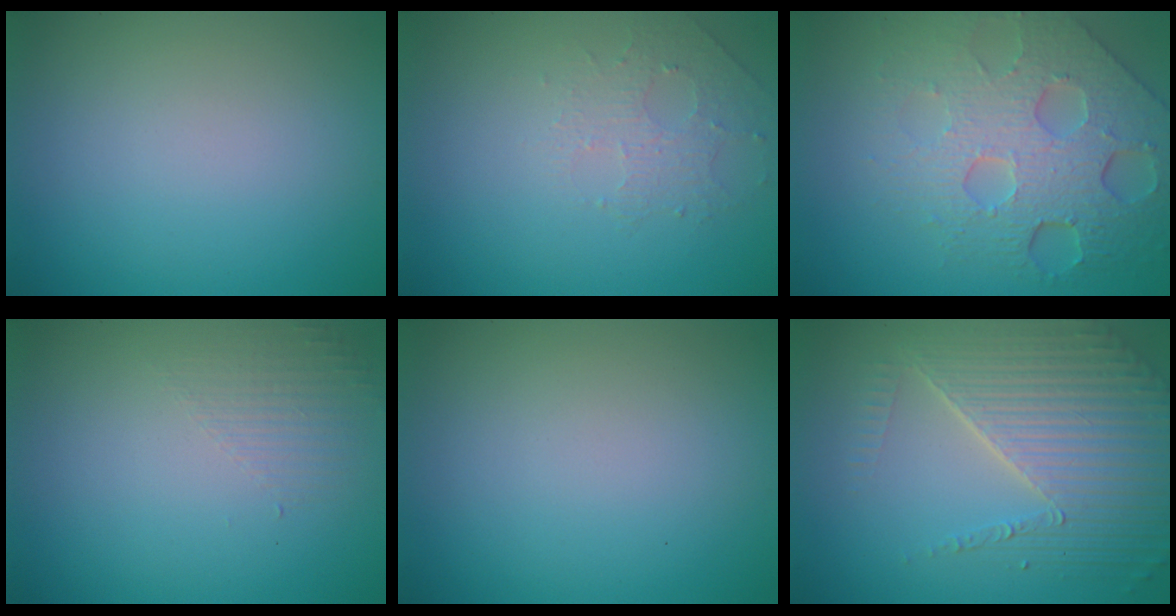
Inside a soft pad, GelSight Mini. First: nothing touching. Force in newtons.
{"total": 1.5, "press": 1.0, "slide": 1.1}
{"total": 7.9, "press": 5.5, "slide": 5.7}
{"total": 1.4, "press": 0.2, "slide": 1.4}
{"total": 0.0}
{"total": 6.7, "press": 5.0, "slide": 4.5}